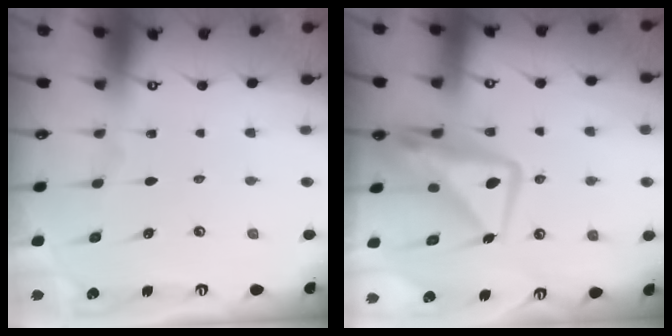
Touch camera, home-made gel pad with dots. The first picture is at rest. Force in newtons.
{"total": 12.9, "press": 12.8, "slide": 1.5}